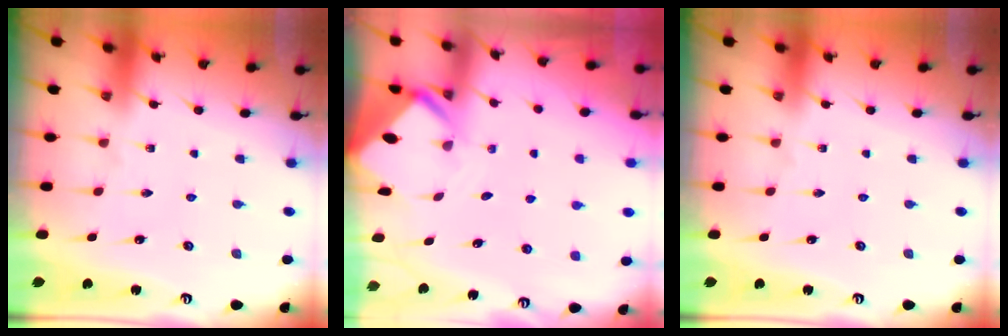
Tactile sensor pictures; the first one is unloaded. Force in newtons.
{"total": 3.3, "press": 3.3, "slide": 0.2}
{"total": 0.0}